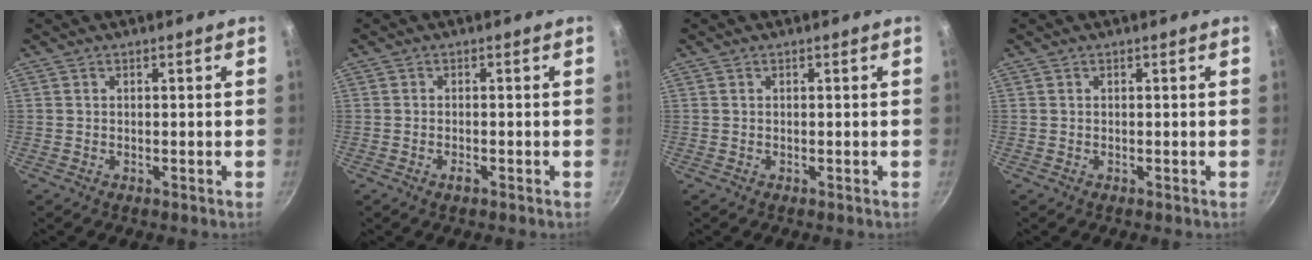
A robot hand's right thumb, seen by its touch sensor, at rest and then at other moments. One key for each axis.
{"total": 1.2, "fx": -0.7, "fy": 0.4, "fz": 0.9, "tx": -0.023, "ty": 0.003, "tz": -0.015}
{"total": 0.0}
{"total": 0.0}